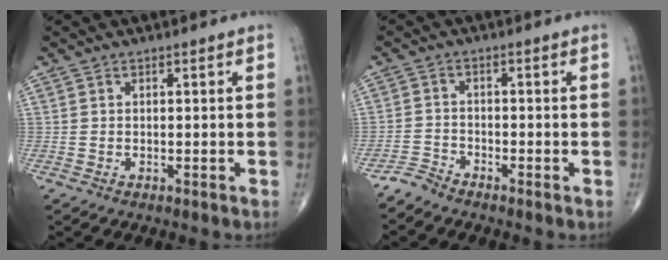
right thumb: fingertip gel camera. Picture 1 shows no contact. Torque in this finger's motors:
{"motor_torque": [1.58, -0.45, 0.05, -0.98, 0.03]}